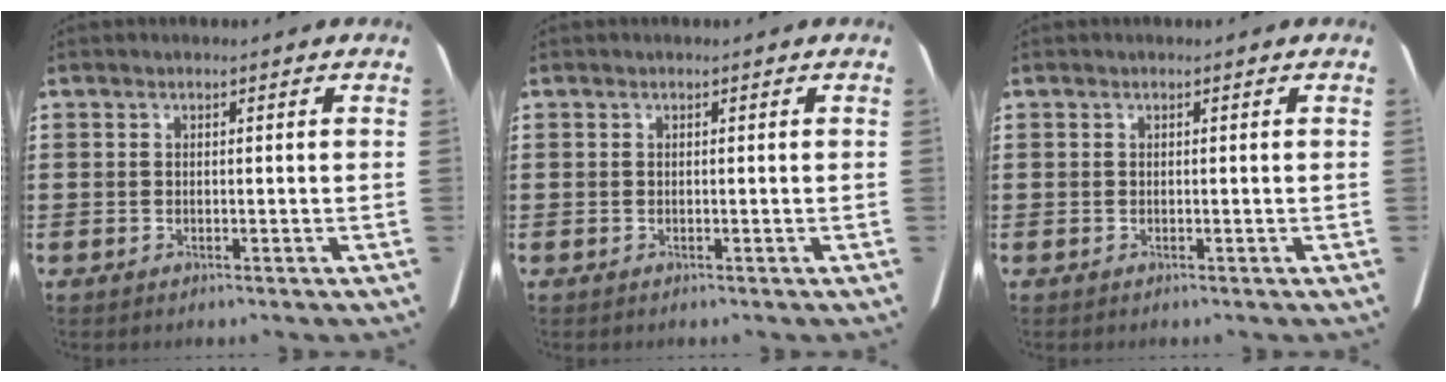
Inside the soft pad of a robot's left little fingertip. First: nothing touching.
{"total": 0.0}
{"total": 0.0}